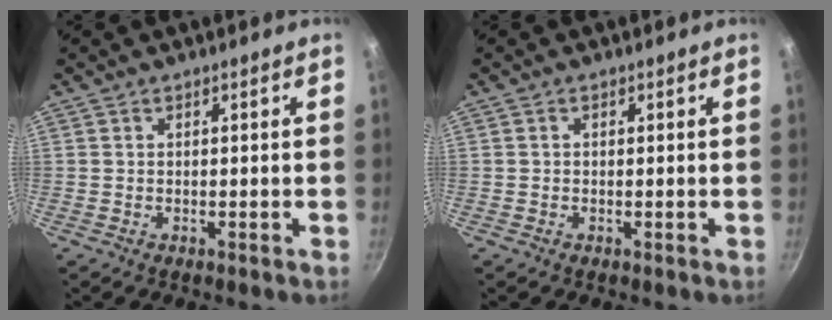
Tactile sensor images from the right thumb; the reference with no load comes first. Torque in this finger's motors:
{"motor_torque": [-0.21, -0.10, -0.13, -0.11, 0.05]}